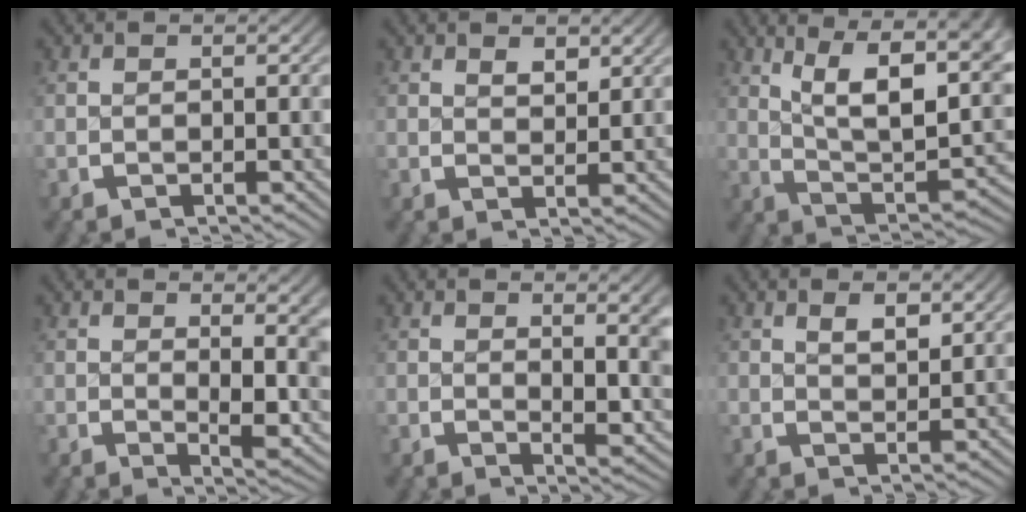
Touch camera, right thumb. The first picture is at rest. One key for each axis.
{"total": 1.6, "fx": 1.4, "fy": 0.5, "fz": 0.7, "tx": -0.006, "ty": -0.009, "tz": 0.030}
{"total": 13.6, "fx": 2.5, "fy": 8.0, "fz": 10.6, "tx": -0.175, "ty": -0.023, "tz": 0.041}
{"total": 5.2, "fx": 1.1, "fy": 2.1, "fz": 4.6, "tx": -0.056, "ty": -0.019, "tz": 0.024}
{"total": 4.6, "fx": 1.5, "fy": 1.5, "fz": 4.1, "tx": -0.046, "ty": -0.010, "tz": 0.027}
{"total": 2.0, "fx": 1.6, "fy": 0.4, "fz": 1.2, "tx": -0.015, "ty": -0.004, "tz": 0.034}